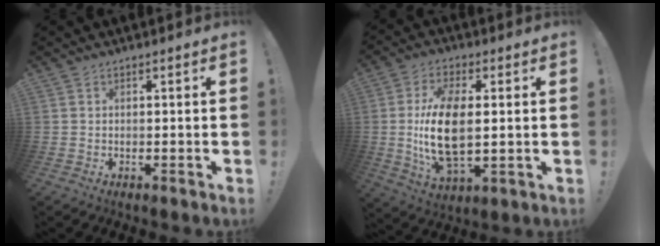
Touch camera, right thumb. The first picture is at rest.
{"total": 16.3, "force": [0.7, 8.5, 13.9], "torque": [-0.283, -0.008, 0.010]}